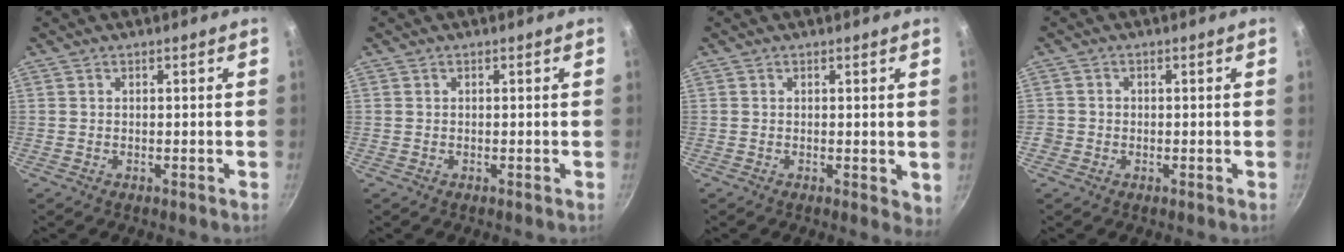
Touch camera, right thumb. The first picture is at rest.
{"total": 0.0}
{"total": 2.7, "force": [0.2, 1.1, 2.5], "torque": [-0.026, -0.009, 0.002]}
{"total": 1.7, "force": [-0.6, 1.6, 0.4], "torque": [-0.002, 0.005, -0.011]}